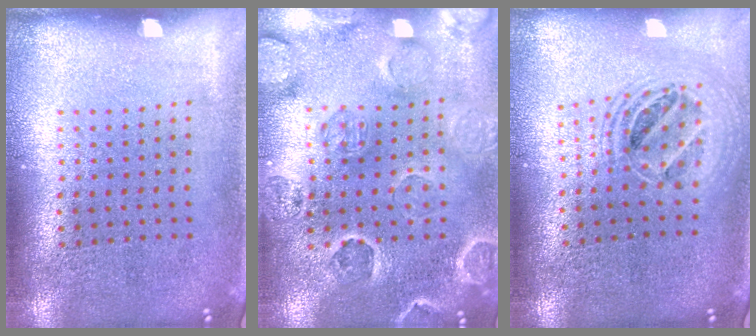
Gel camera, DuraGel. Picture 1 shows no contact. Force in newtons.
{"total": 2.6, "press": 2.5, "slide": 0.6}
{"total": 1.9, "press": 1.6, "slide": 1.1}